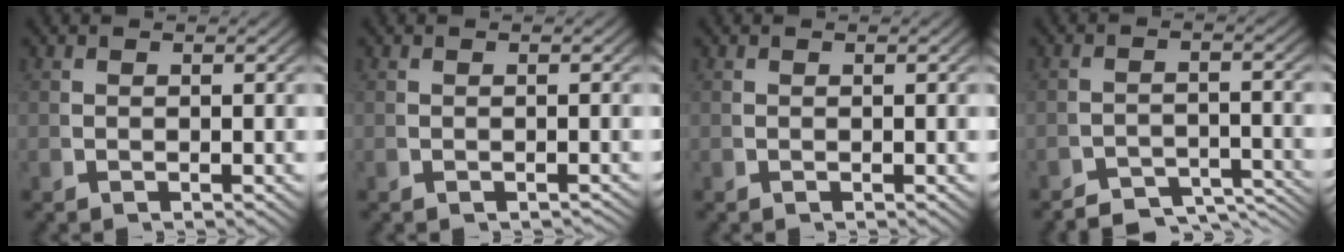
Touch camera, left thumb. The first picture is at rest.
{"total": 0.9, "force": [-0.8, 0.2, 0.2], "torque": [-0.001, 0.001, -0.012]}
{"total": 0.0}
{"total": 4.4, "force": [-3.5, 1.8, 2.1], "torque": [-0.017, -0.013, -0.065]}